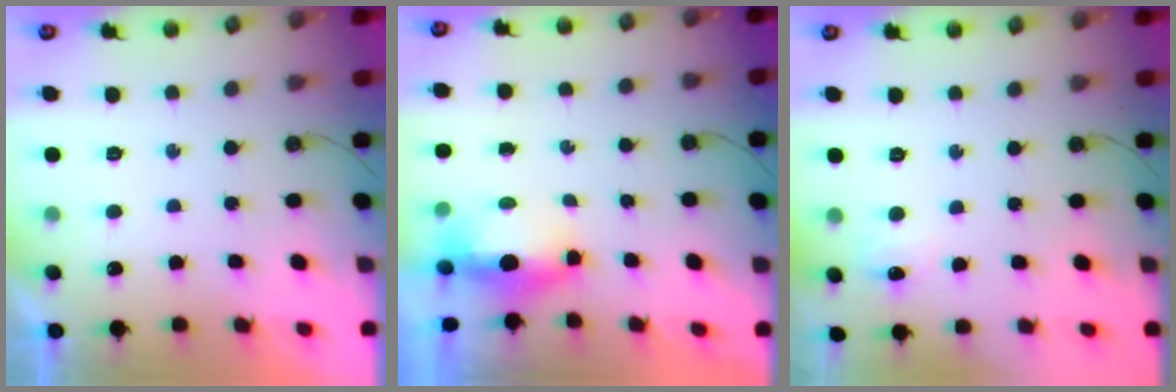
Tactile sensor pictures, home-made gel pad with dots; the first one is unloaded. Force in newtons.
{"total": 5.4, "press": 5.0, "slide": 2.1}
{"total": 6.5, "press": 6.4, "slide": 0.9}